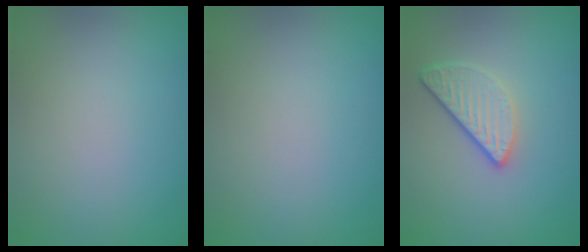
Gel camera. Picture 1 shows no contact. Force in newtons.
{"total": 0.0}
{"total": 3.2, "press": 2.6, "slide": 1.9}